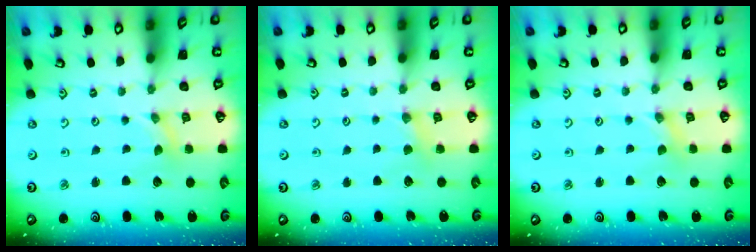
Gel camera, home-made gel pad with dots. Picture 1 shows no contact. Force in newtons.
{"total": 3.3, "press": 3.2, "slide": 0.6}
{"total": 0.0}